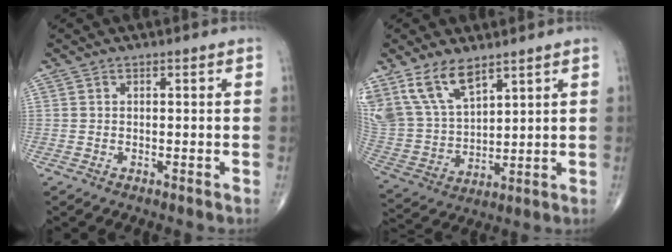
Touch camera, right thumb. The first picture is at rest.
{"total": 14.3, "force": [9.3, 7.0, 8.2], "torque": [-0.151, -0.033, 0.202]}